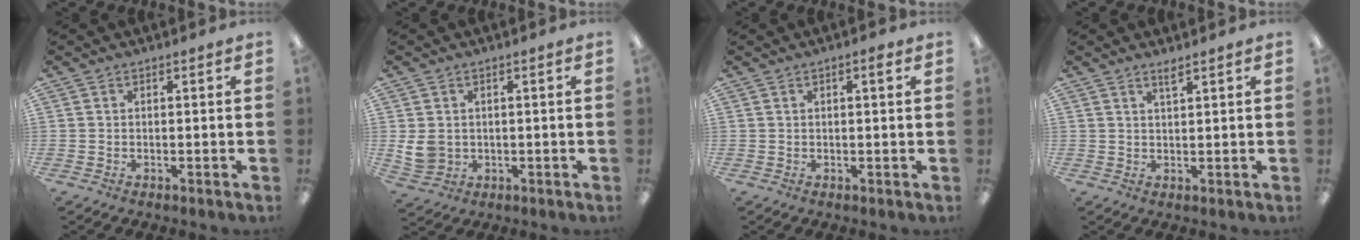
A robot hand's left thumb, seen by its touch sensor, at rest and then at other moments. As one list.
[{"total": 4.9, "force": [1.1, 4.1, 2.5], "torque": [-0.054, 0.001, 0.022]}, {"total": 2.2, "force": [1.0, 0.4, 1.9], "torque": [-0.030, 0.000, 0.013]}, {"total": 2.1, "force": [1.8, 0.0, 1.1], "torque": [-0.025, -0.001, 0.033]}]